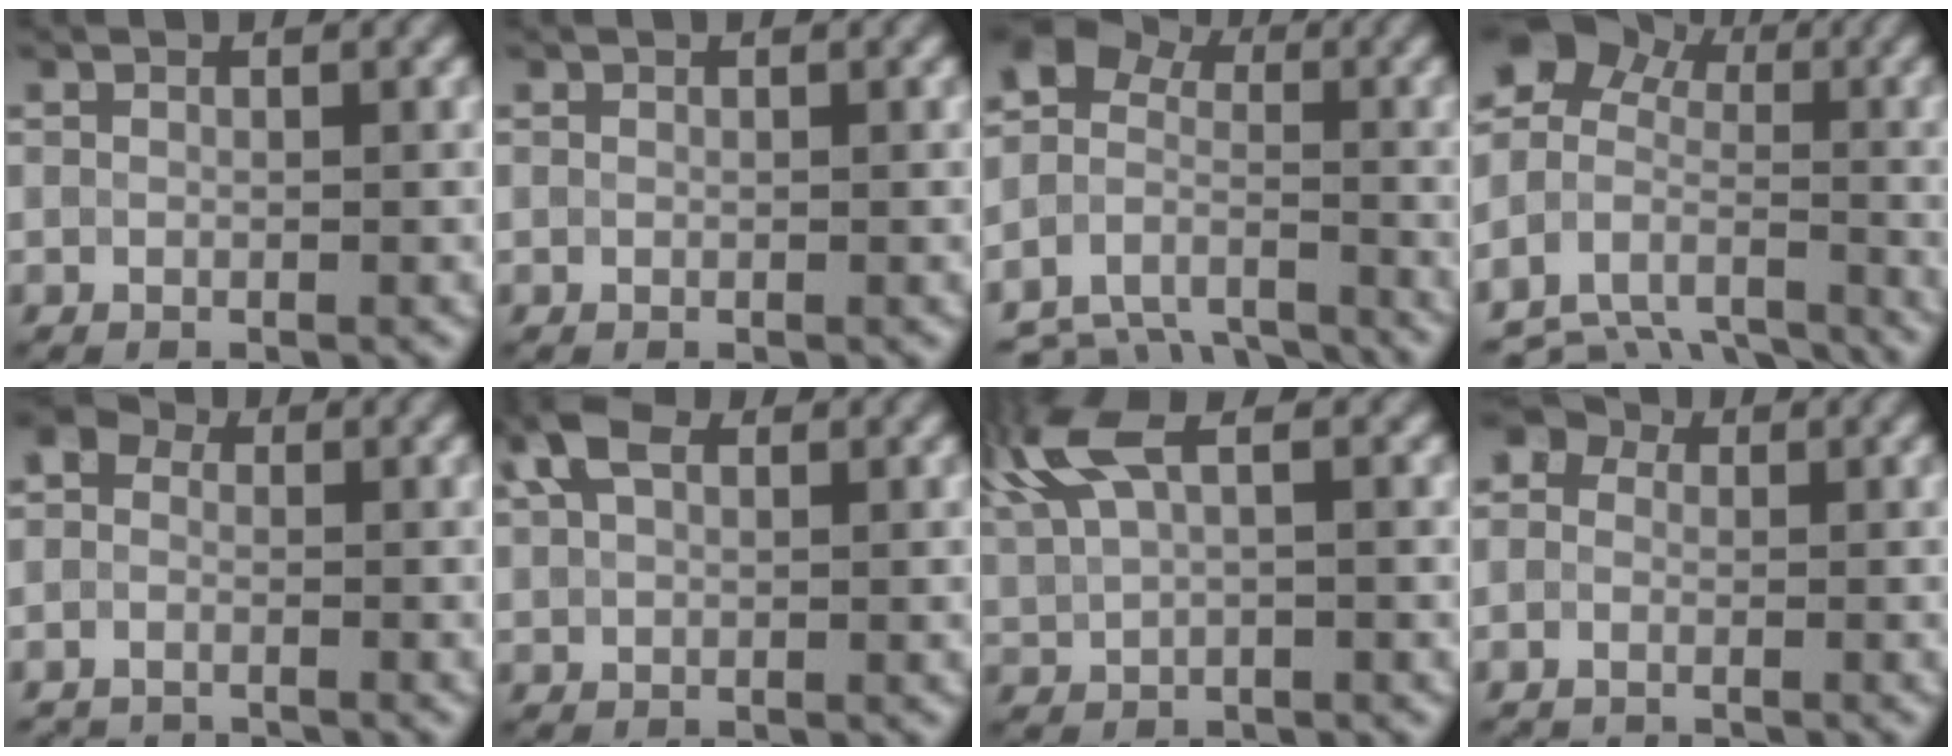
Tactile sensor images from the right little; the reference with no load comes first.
{"total": 0.0}
{"total": 10.9, "force": [-6.5, 7.6, 4.4], "torque": [-0.104, -0.012, -0.078]}
{"total": 11.8, "force": [-5.7, 9.1, 4.9], "torque": [-0.133, -0.012, -0.062]}
{"total": 3.6, "force": [-2.6, 2.2, 1.0], "torque": [-0.003, 0.006, -0.053]}
{"total": 4.2, "force": [1.9, 2.4, 2.9], "torque": [-0.062, 0.018, 0.027]}
{"total": 4.9, "force": [2.7, 1.4, 3.9], "torque": [-0.099, 0.017, 0.052]}
{"total": 3.5, "force": [-1.7, 2.9, 1.1], "torque": [0.000, 0.011, -0.045]}